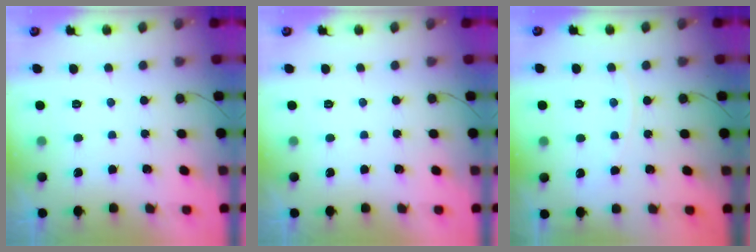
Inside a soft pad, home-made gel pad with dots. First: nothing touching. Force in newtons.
{"total": 0.0}
{"total": 3.5, "press": 3.5, "slide": 0.6}